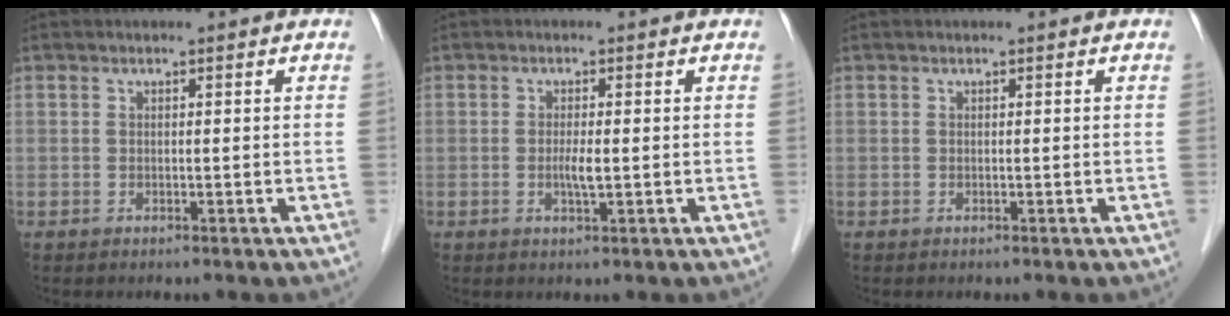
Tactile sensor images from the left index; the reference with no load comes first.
{"total": 2.0, "force": [-0.2, 0.2, 2.0], "torque": [-0.041, -0.003, -0.003]}
{"total": 0.0}